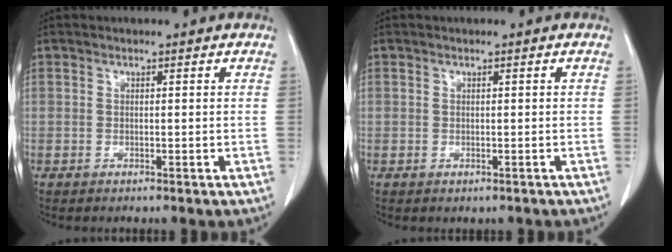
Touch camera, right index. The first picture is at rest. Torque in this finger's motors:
{"motor_torque": [-0.55, -0.58, -0.21, -0.11]}